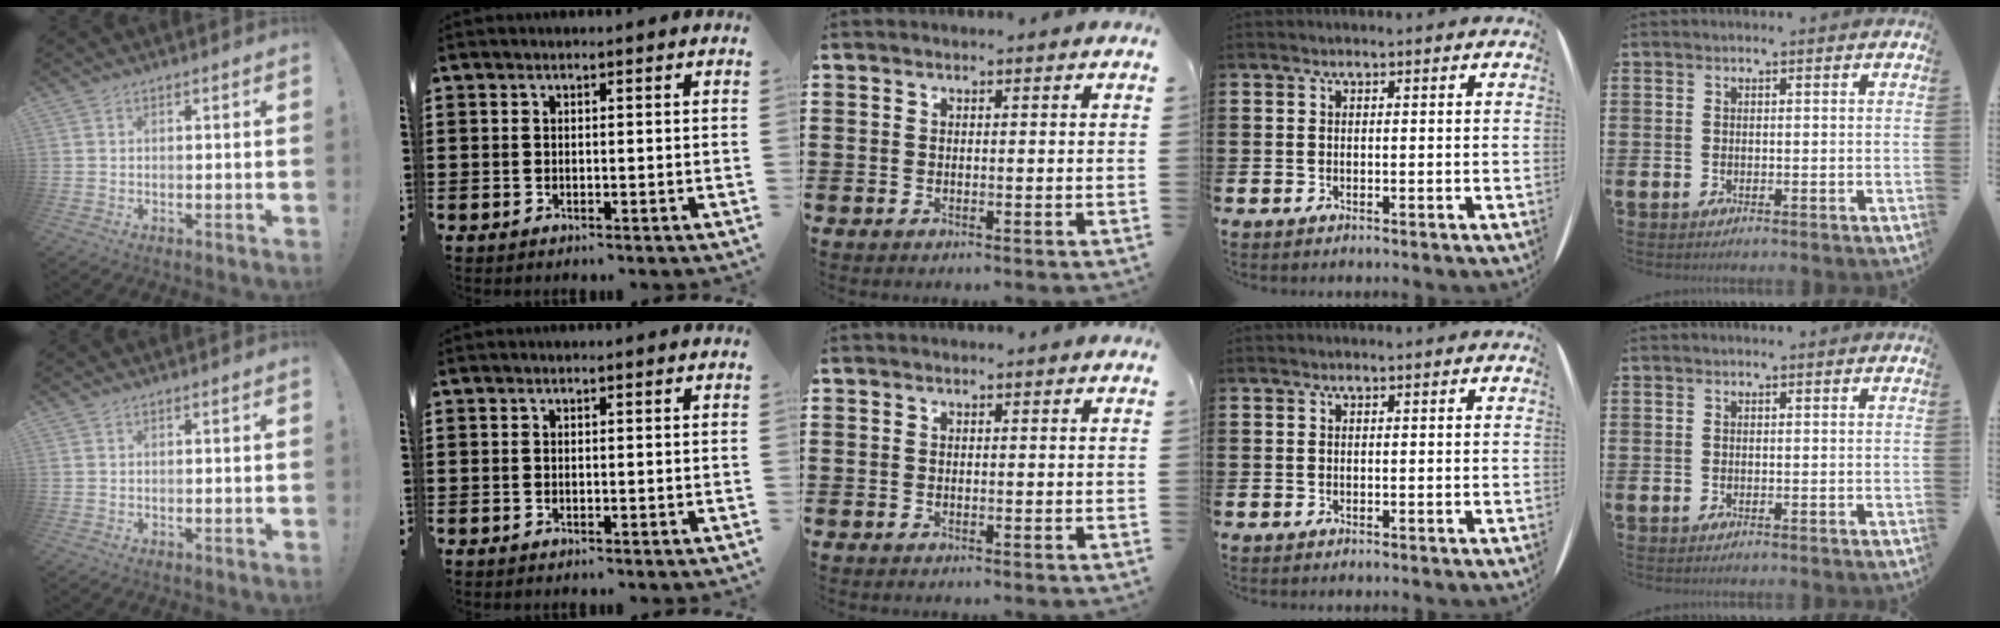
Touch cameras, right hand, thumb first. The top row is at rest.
{}